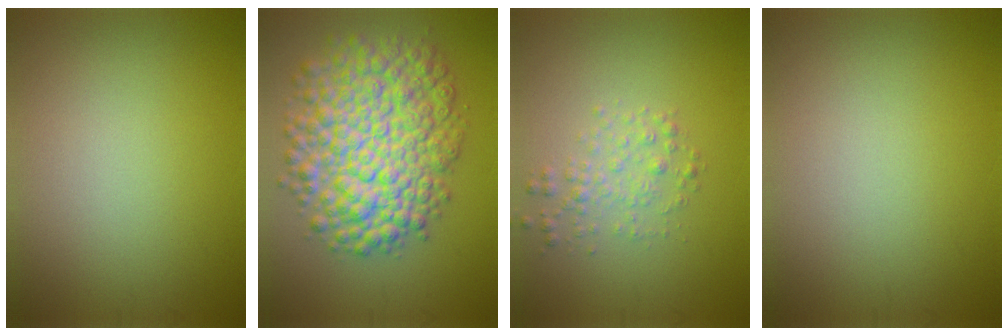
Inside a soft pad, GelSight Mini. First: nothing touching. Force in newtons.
{"total": 9.9, "press": 9.9, "slide": 0.3}
{"total": 1.9, "press": 1.9, "slide": 0.0}
{"total": 0.0}